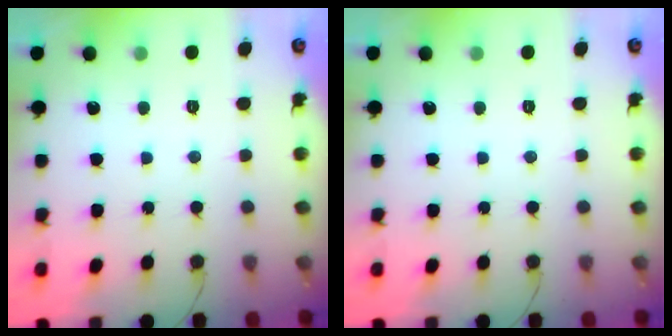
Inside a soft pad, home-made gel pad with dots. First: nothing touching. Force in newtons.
{"total": 0.0}